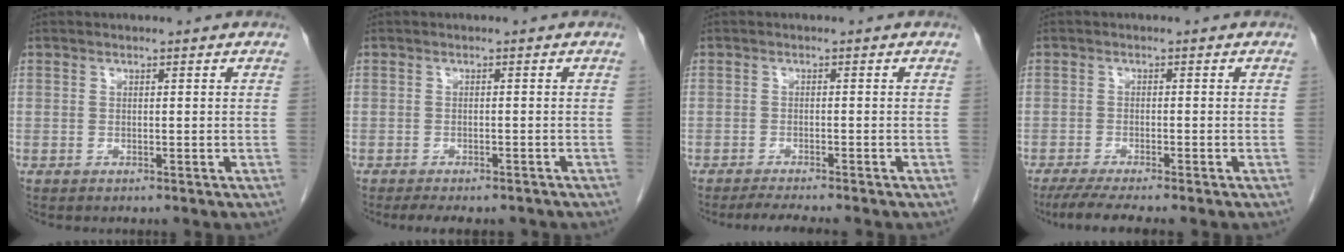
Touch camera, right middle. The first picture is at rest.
{"total": 6.9, "force": [-5.9, 2.2, 2.9], "torque": [-0.037, -0.006, -0.074]}
{"total": 4.1, "force": [-3.6, -0.2, 2.0], "torque": [-0.033, -0.014, -0.056]}
{"total": 6.2, "force": [-5.0, 0.0, 3.6], "torque": [-0.054, -0.015, -0.081]}